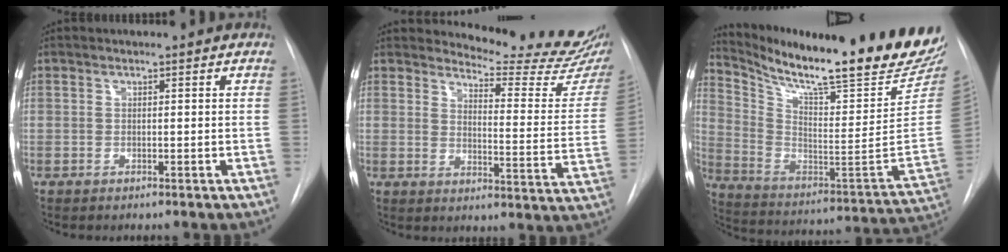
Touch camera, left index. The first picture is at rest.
{"total": 15.5, "force": [15.1, 0.5, 3.7], "torque": [-0.045, -0.120, 0.165]}
{"total": 27.3, "force": [23.2, 2.1, 14.1], "torque": [-0.239, -0.101, 0.333]}